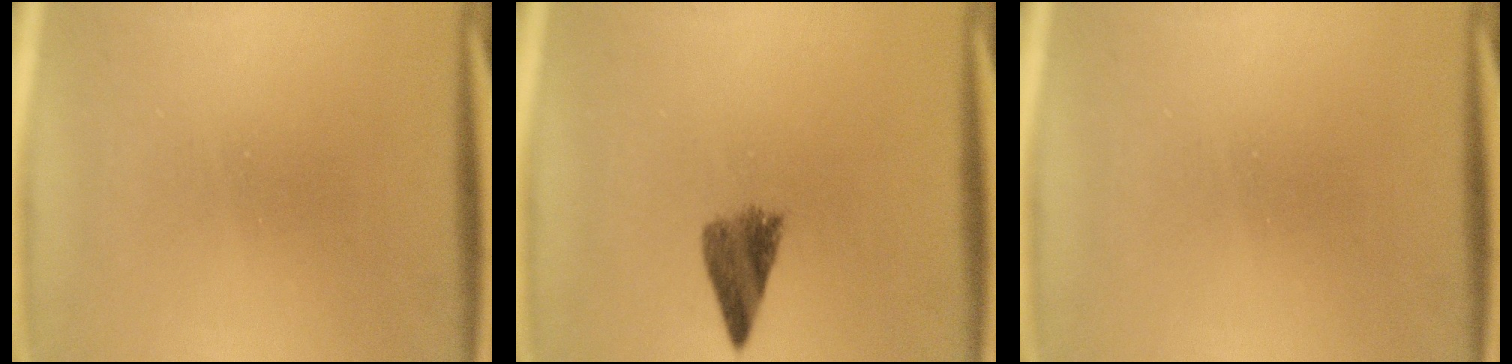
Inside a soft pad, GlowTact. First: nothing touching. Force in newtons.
{"total": 4.4}
{"total": 0.0}